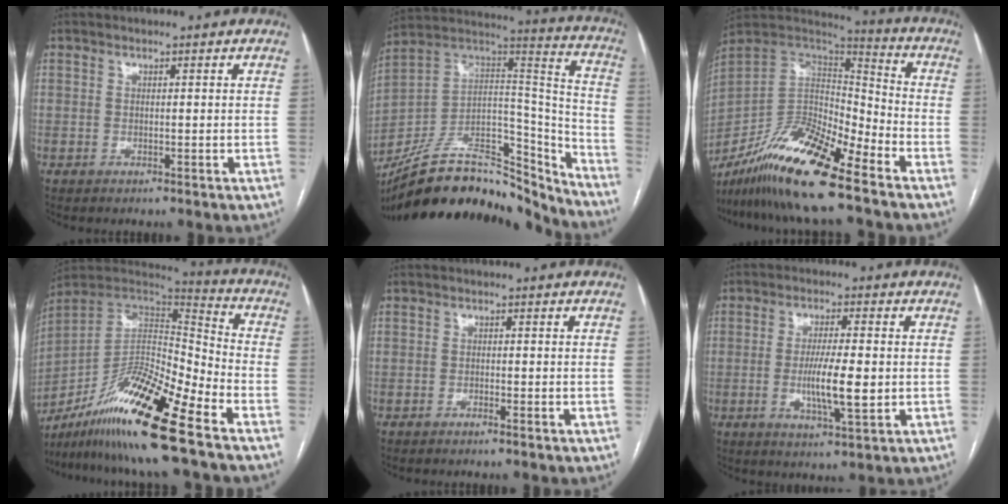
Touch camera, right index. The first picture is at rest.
{"total": 28.5, "force": [-23.6, 9.5, 12.7], "torque": [-0.201, 0.035, -0.371]}
{"total": 18.1, "force": [-13.0, 2.9, 12.3], "torque": [-0.242, 0.001, -0.239]}
{"total": 19.4, "force": [-13.2, 1.1, 14.3], "torque": [-0.275, -0.014, -0.238]}
{"total": 0.7, "force": [-0.6, -0.1, 0.4], "torque": [-0.011, 0.000, -0.010]}
{"total": 7.6, "force": [-1.0, 1.0, 7.5], "torque": [-0.136, -0.011, -0.019]}